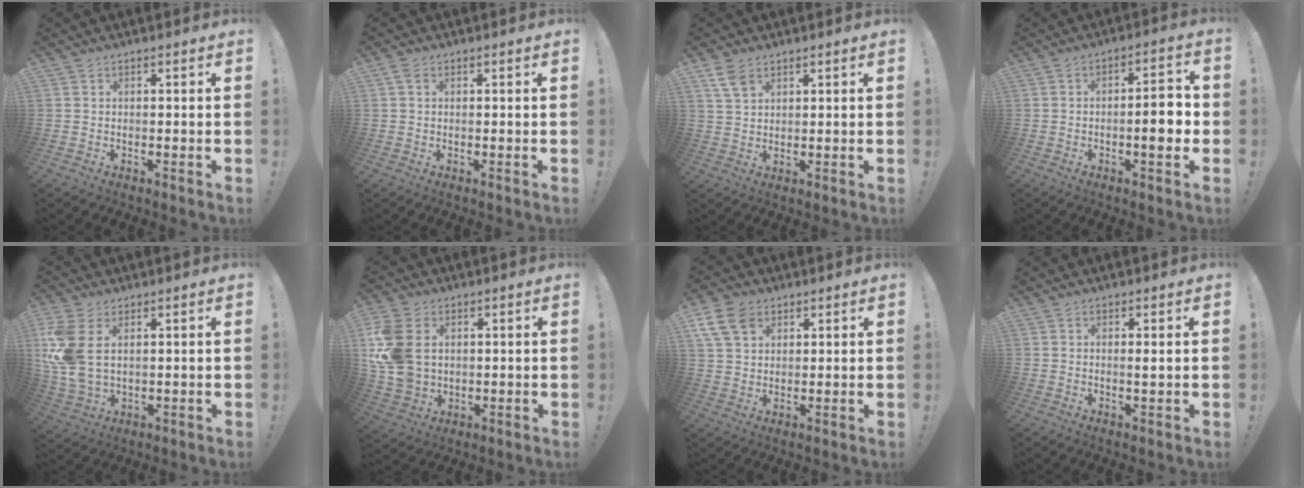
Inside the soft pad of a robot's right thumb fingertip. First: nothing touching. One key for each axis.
{"total": 1.4, "fx": 0.6, "fy": 0.9, "fz": 1.0, "tx": -0.012, "ty": 0.002, "tz": 0.008}
{"total": 5.4, "fx": 3.4, "fy": 3.0, "fz": 3.1, "tx": -0.050, "ty": -0.013, "tz": 0.064}
{"total": 8.2, "fx": -1.5, "fy": 2.4, "fz": 7.7, "tx": -0.105, "ty": 0.004, "tz": -0.028}
{"total": 11.8, "fx": 3.6, "fy": 6.9, "fz": 8.9, "tx": -0.197, "ty": -0.014, "tz": 0.071}
{"total": 15.6, "fx": 2.9, "fy": 11.8, "fz": 9.7, "tx": -0.199, "ty": -0.004, "tz": 0.059}
{"total": 10.0, "fx": 5.0, "fy": 6.8, "fz": 5.3, "tx": -0.098, "ty": -0.015, "tz": 0.100}
{"total": 1.1, "fx": 0.3, "fy": -0.1, "fz": 1.1, "tx": -0.011, "ty": -0.005, "tz": 0.001}